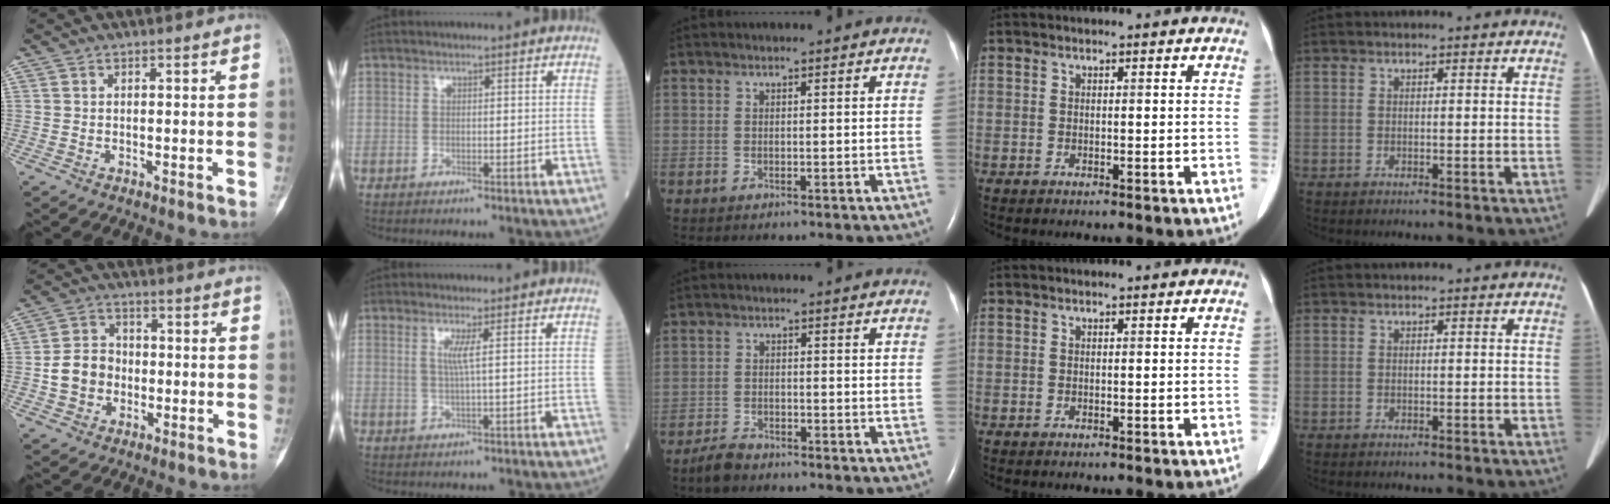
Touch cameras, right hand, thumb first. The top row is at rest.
{"thumb": {"total": 7.8, "force": [-1.4, 6.6, 3.8], "torque": [-0.051, 0.022, -0.031]}, "index": {"total": 2.1, "force": [0.6, -0.5, 2.0], "torque": [-0.044, -0.002, 0.012]}, "middle": {"total": 3.1, "force": [-2.7, 1.1, 1.0], "torque": [-0.033, -0.003, -0.048]}}